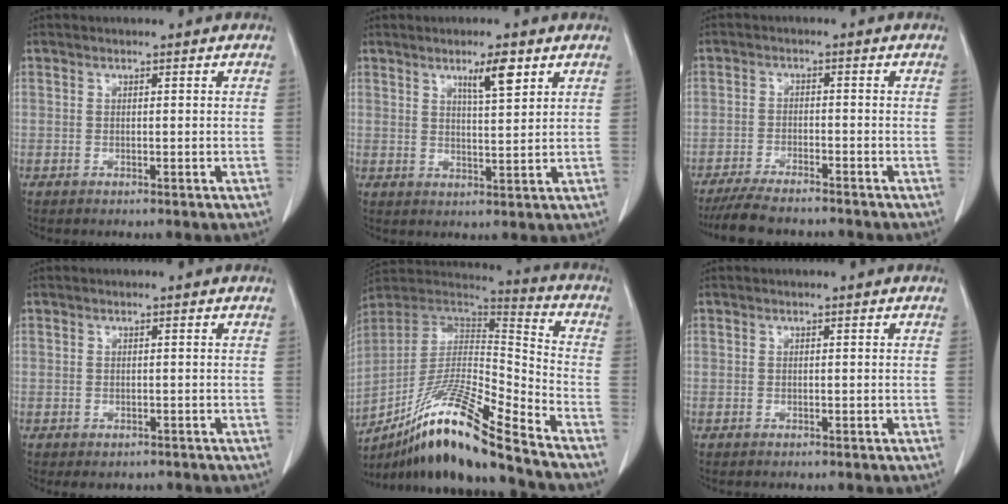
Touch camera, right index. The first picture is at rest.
{"total": 4.9, "force": [2.9, 0.6, 3.9], "torque": [-0.065, 0.000, 0.050]}
{"total": 8.6, "force": [-7.7, 1.5, 3.6], "torque": [-0.056, -0.019, -0.124]}
{"total": 2.6, "force": [-1.8, 1.7, 0.7], "torque": [-0.004, 0.001, -0.021]}
{"total": 18.7, "force": [-13.9, 0.6, 12.5], "torque": [-0.251, -0.011, -0.257]}
{"total": 0.0}